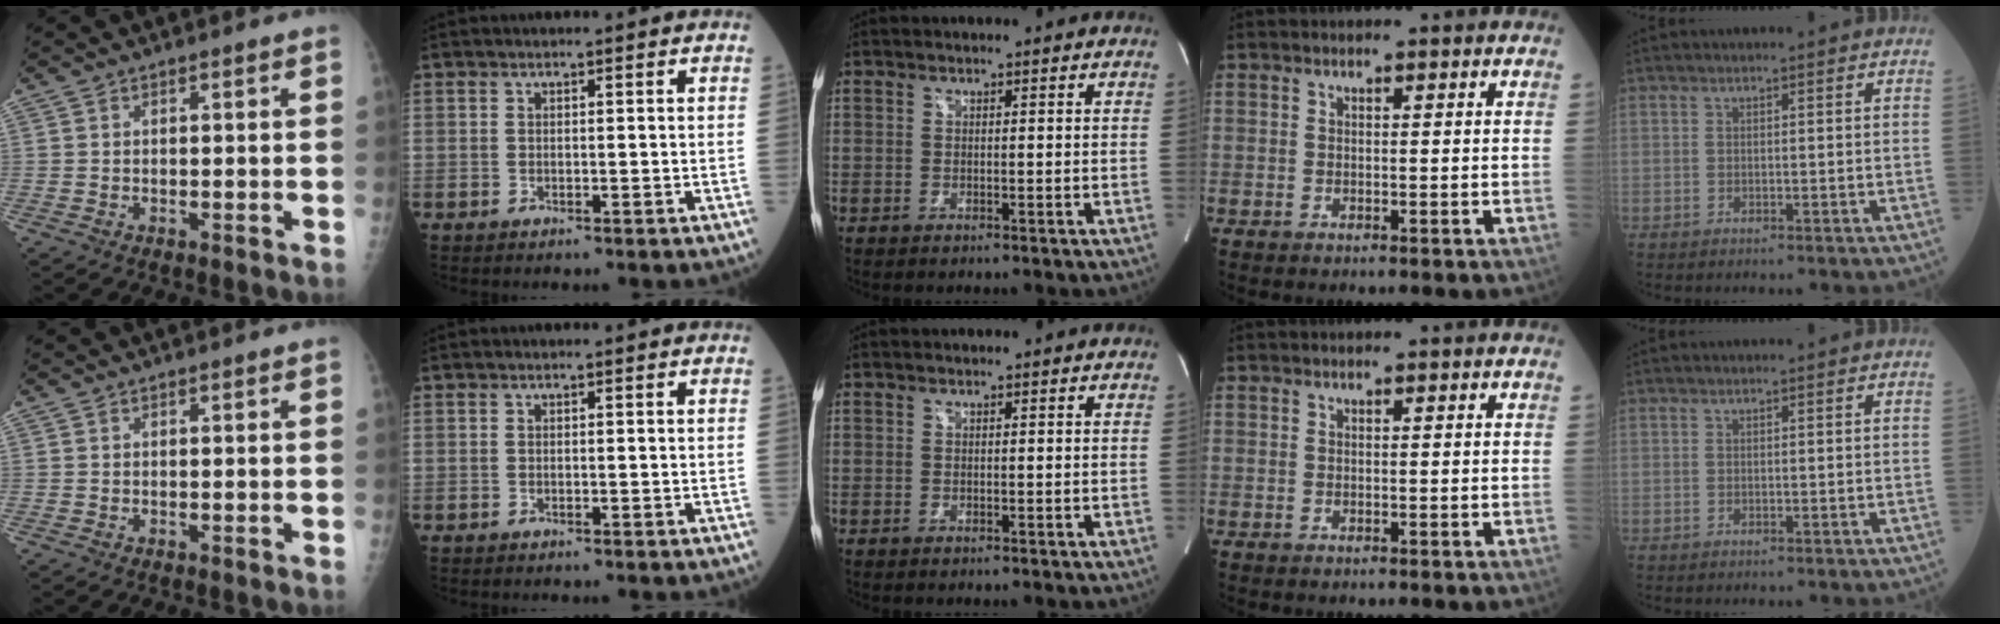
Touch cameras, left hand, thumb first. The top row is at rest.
{}